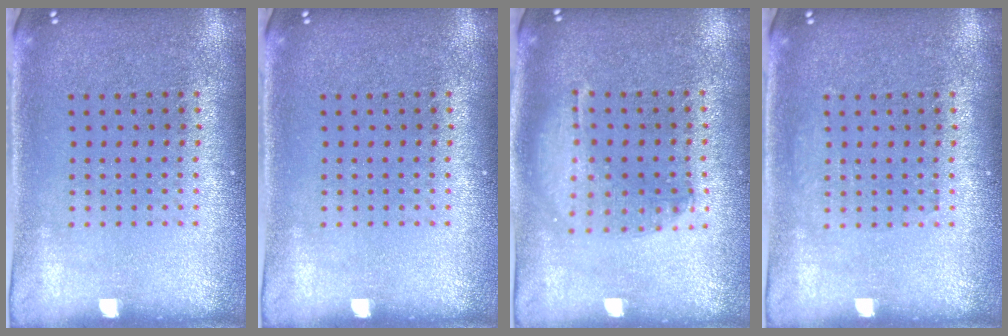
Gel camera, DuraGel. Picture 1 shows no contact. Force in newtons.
{"total": 0.0}
{"total": 1.4, "press": 1.3, "slide": 0.4}
{"total": 0.6, "press": 0.6, "slide": 0.1}